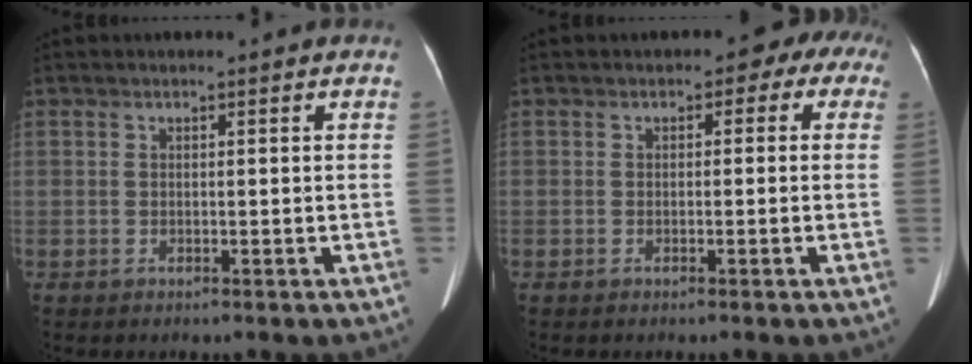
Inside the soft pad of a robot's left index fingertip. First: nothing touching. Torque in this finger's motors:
{"motor_torque": [0.54, -0.74, 0.49, 0.05]}